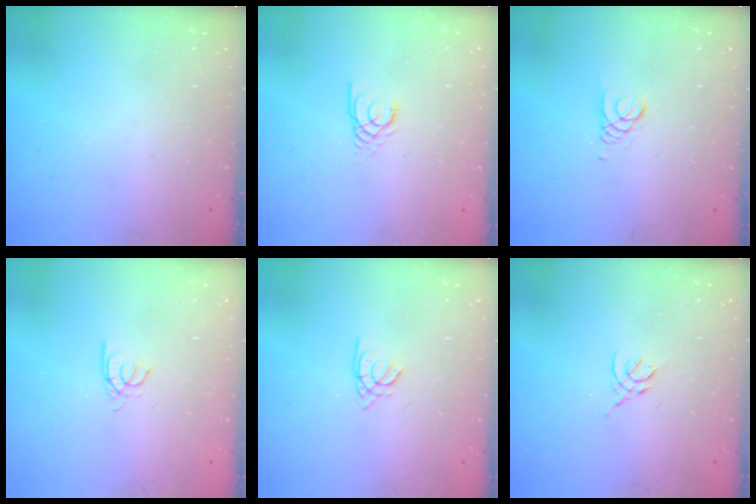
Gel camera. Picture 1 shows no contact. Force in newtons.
{"total": 2.4, "press": 2.4, "slide": 0.3}
{"total": 0.7, "press": 0.7, "slide": 0.1}
{"total": 2.6, "press": 2.6, "slide": 0.3}
{"total": 1.2, "press": 1.1, "slide": 0.3}
{"total": 3.1, "press": 3.0, "slide": 0.8}